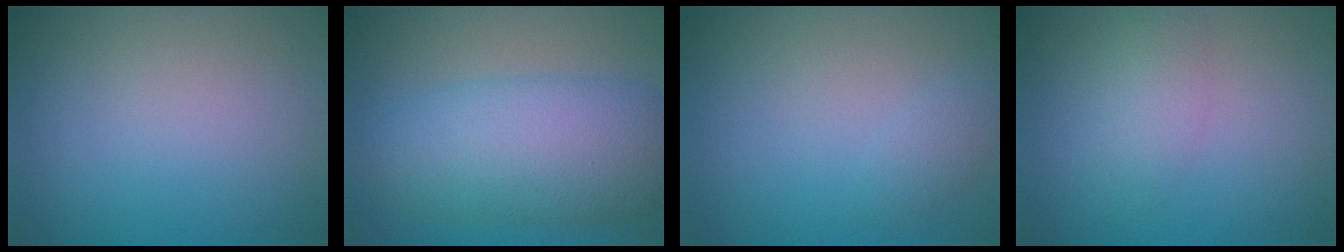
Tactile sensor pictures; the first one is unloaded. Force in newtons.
{"total": 8.5, "press": 8.5, "slide": 0.2}
{"total": 1.3, "press": 1.3, "slide": 0.1}
{"total": 2.3, "press": 2.3, "slide": 0.0}